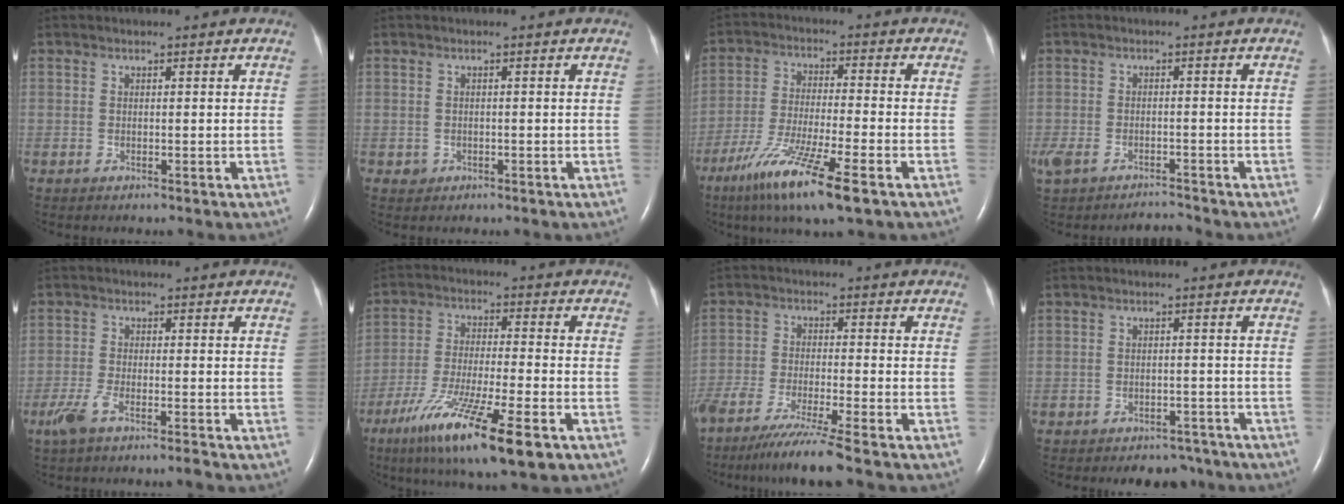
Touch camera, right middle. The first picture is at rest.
{"total": 1.0, "force": [-0.4, 0.9, 0.0], "torque": [-0.002, 0.003, -0.004]}
{"total": 12.6, "force": [-7.3, 0.5, 10.2], "torque": [-0.201, -0.035, -0.130]}
{"total": 5.3, "force": [-4.5, 2.0, 2.1], "torque": [-0.051, 0.004, -0.080]}
{"total": 4.2, "force": [-3.0, 0.3, 2.8], "torque": [-0.064, -0.008, -0.063]}
{"total": 15.6, "force": [-8.8, 1.5, 12.8], "torque": [-0.229, -0.040, -0.150]}
{"total": 9.9, "force": [-7.9, -1.0, 5.9], "torque": [-0.099, -0.035, -0.134]}
{"total": 5.9, "force": [-5.0, 2.9, 1.1], "torque": [-0.011, 0.013, -0.061]}